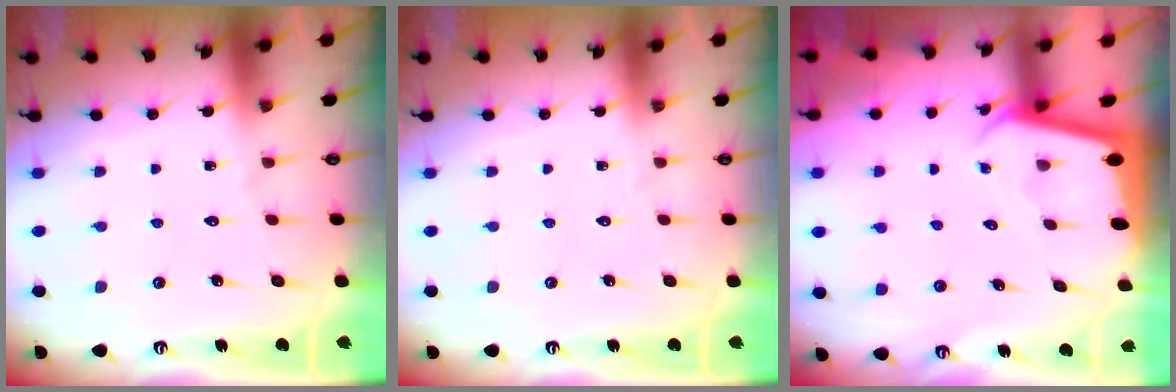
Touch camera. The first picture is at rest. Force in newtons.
{"total": 0.0}
{"total": 2.0, "press": 2.0, "slide": 0.2}